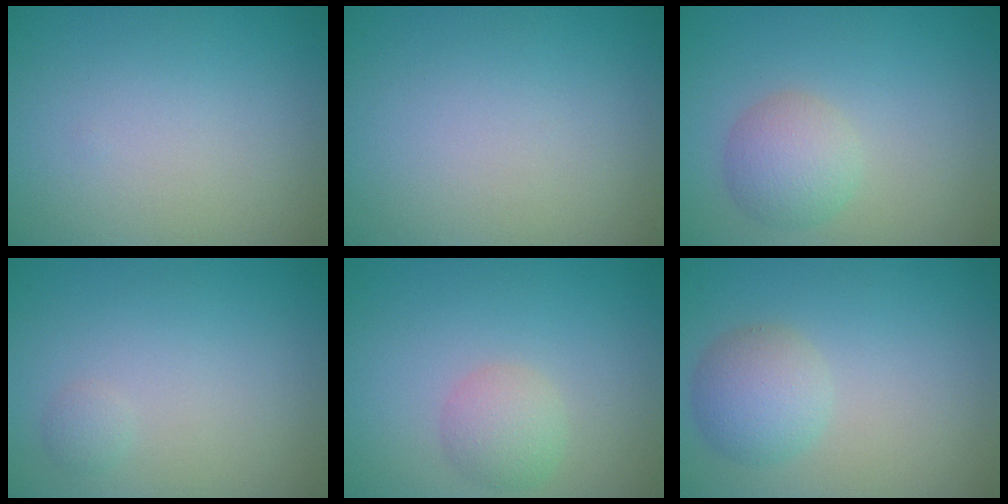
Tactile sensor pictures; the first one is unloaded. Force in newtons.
{"total": 0.0}
{"total": 3.0, "press": 3.0, "slide": 0.0}
{"total": 0.7, "press": 0.7, "slide": 0.0}
{"total": 2.3, "press": 2.3, "slide": 0.2}
{"total": 3.0, "press": 3.0, "slide": 0.1}